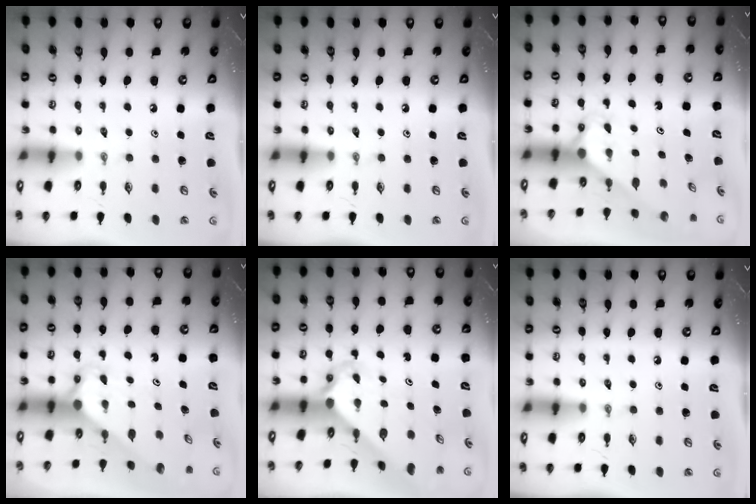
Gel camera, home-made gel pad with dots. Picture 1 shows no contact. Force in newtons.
{"total": 0.0}
{"total": 2.9, "press": 2.9, "slide": 0.0}
{"total": 3.1, "press": 3.1, "slide": 0.3}
{"total": 2.8, "press": 2.8, "slide": 0.3}
{"total": 0.0}